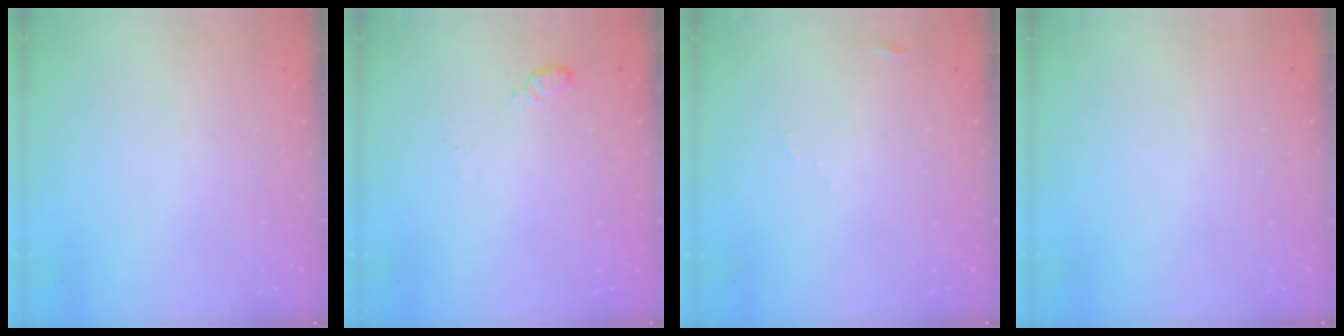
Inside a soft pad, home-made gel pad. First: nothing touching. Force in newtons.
{"total": 5.6, "press": 5.6, "slide": 0.6}
{"total": 2.8, "press": 2.8, "slide": 0.2}
{"total": 0.0}